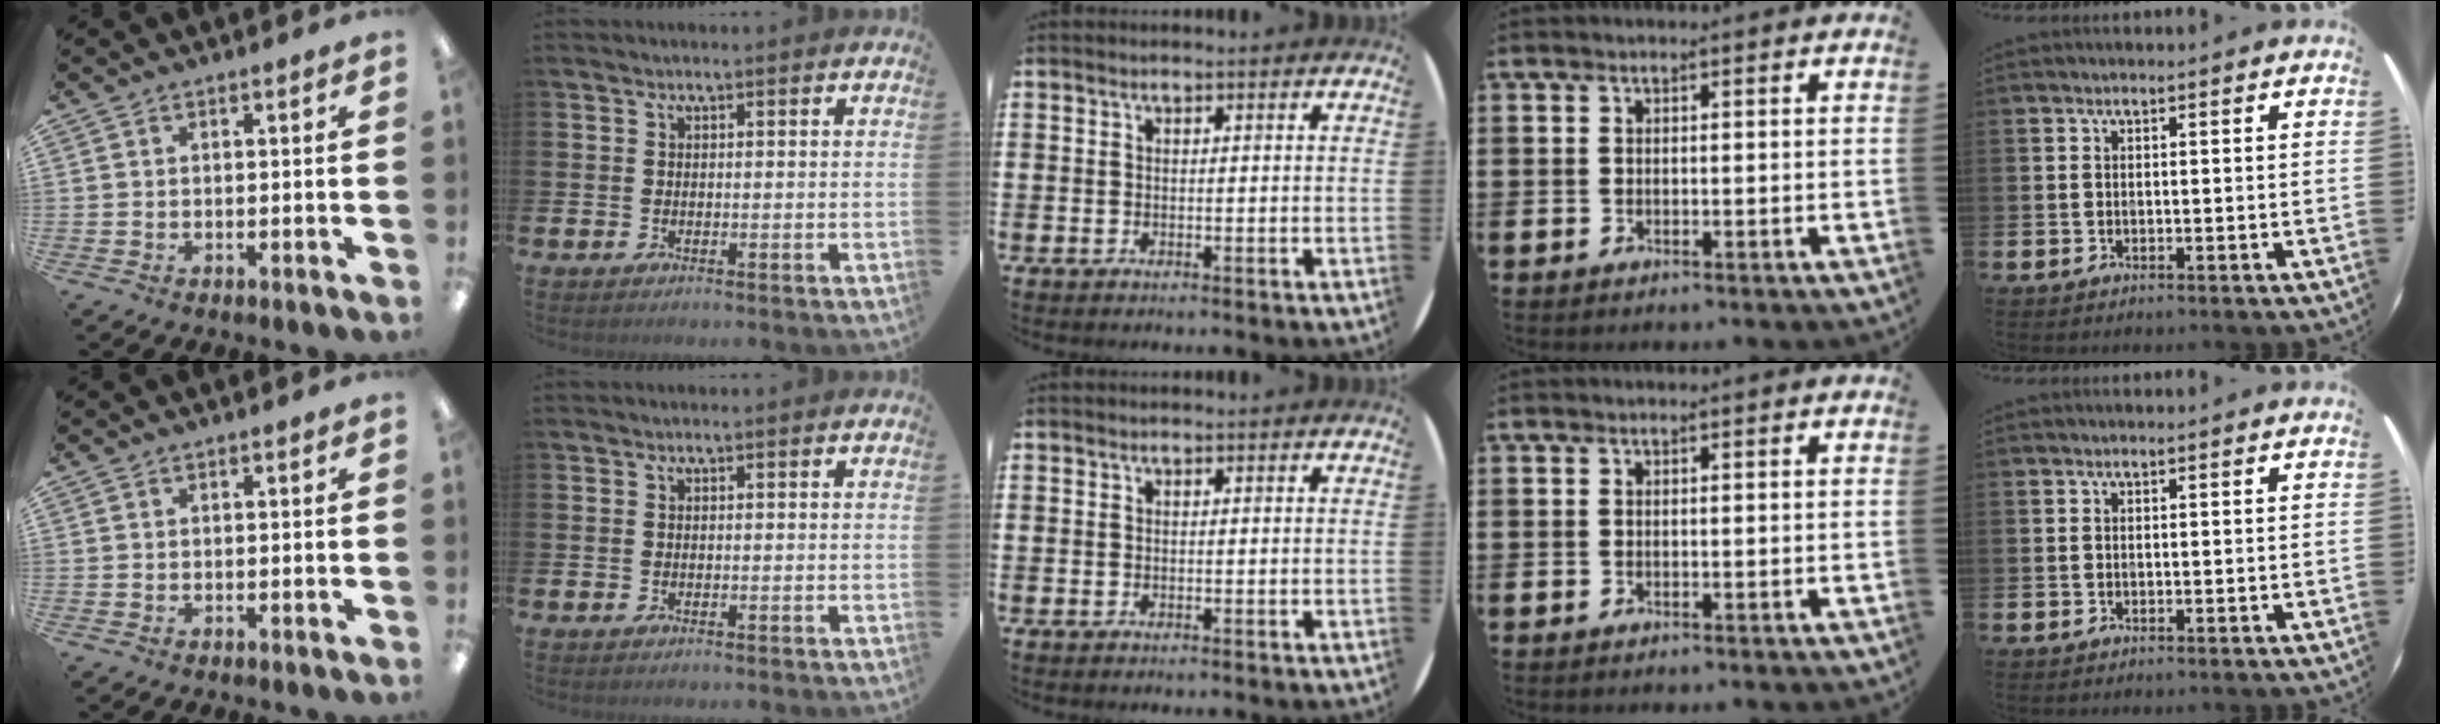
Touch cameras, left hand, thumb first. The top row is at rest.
{}